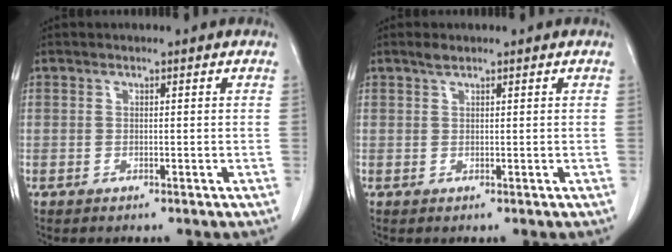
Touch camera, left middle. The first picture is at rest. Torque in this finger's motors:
{"motor_torque": [0.42, -0.38, -0.03, 0.01]}